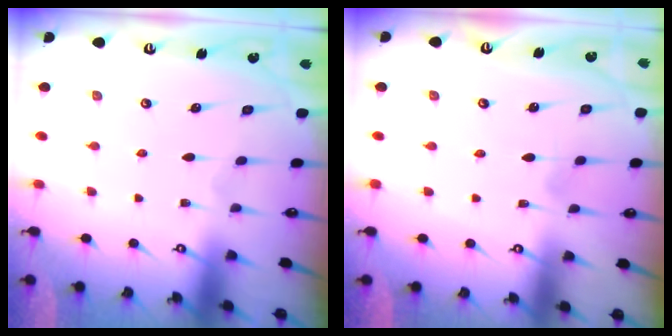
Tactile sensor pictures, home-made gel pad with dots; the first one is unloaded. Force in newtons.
{"total": 2.5, "press": 2.5, "slide": 0.4}